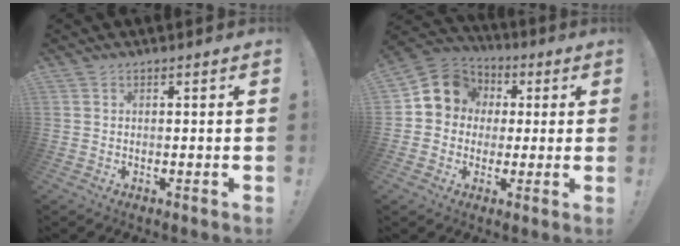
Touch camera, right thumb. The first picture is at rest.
{"total": 10.7, "force": [2.1, 9.7, 3.8], "torque": [-0.050, 0.000, 0.046]}